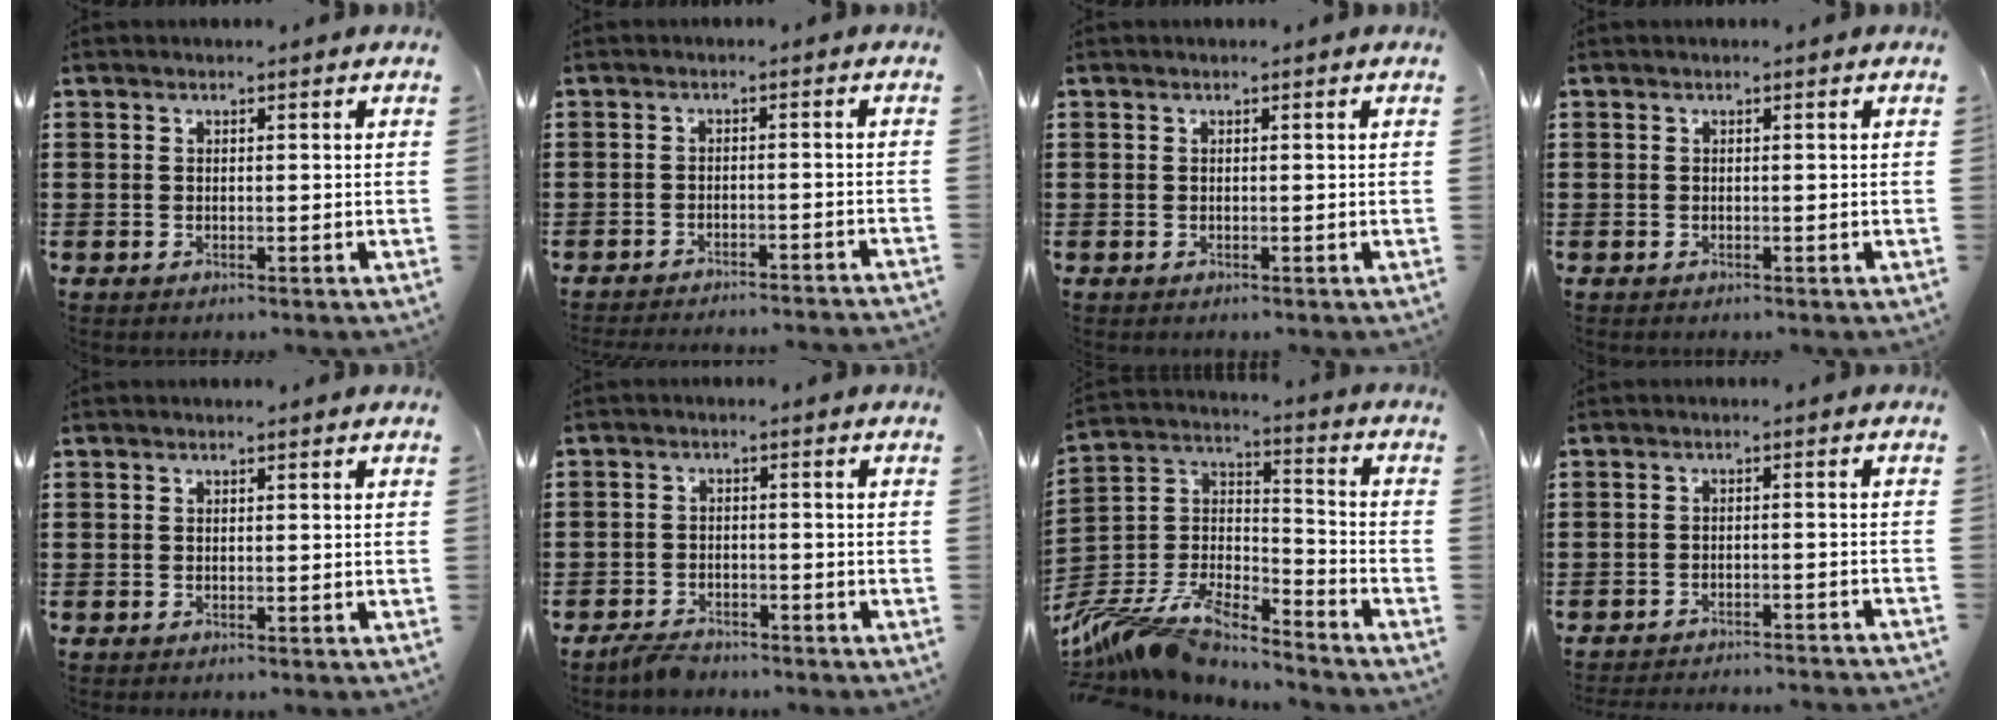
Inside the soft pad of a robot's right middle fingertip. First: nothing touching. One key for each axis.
{"total": 2.5, "fx": -2.4, "fy": -0.4, "fz": 0.3, "tx": -0.007, "ty": 0.002, "tz": -0.051}
{"total": 0.0}
{"total": 0.0}
{"total": 0.0}
{"total": 3.0, "fx": -2.8, "fy": 0.9, "fz": 0.2, "tx": -0.010, "ty": 0.006, "tz": -0.059}
{"total": 10.3, "fx": -9.5, "fy": 1.7, "fz": 3.5, "tx": -0.093, "ty": 0.000, "tz": -0.199}
{"total": 2.7, "fx": -2.6, "fy": -0.3, "fz": 0.3, "tx": -0.008, "ty": 0.003, "tz": -0.056}